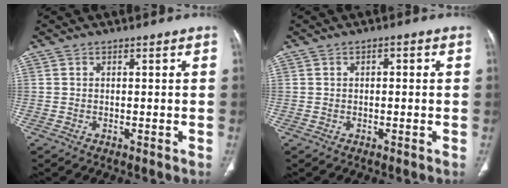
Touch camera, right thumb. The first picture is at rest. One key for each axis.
{"total": 1.3, "fx": 0.3, "fy": 0.6, "fz": 1.1, "tx": -0.014, "ty": 0.005, "tz": 0.001}